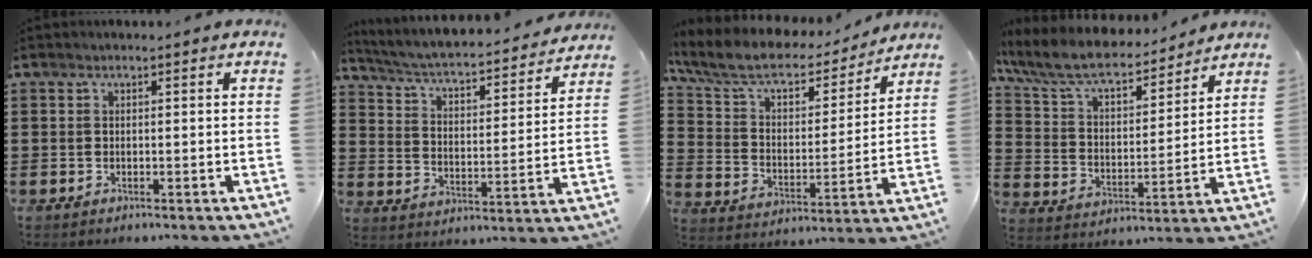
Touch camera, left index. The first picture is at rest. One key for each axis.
{"total": 3.8, "fx": 3.6, "fy": 0.1, "fz": 1.4, "tx": -0.047, "ty": -0.034, "tz": 0.051}
{"total": 8.5, "fx": 6.9, "fy": 3.0, "fz": 4.0, "tx": -0.109, "ty": -0.038, "tz": 0.117}
{"total": 8.5, "fx": 7.5, "fy": 2.0, "fz": 3.6, "tx": -0.102, "ty": -0.041, "tz": 0.128}